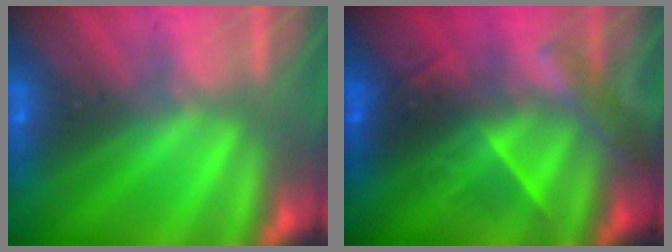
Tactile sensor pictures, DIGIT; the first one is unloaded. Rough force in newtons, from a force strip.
{"total": 2.8}